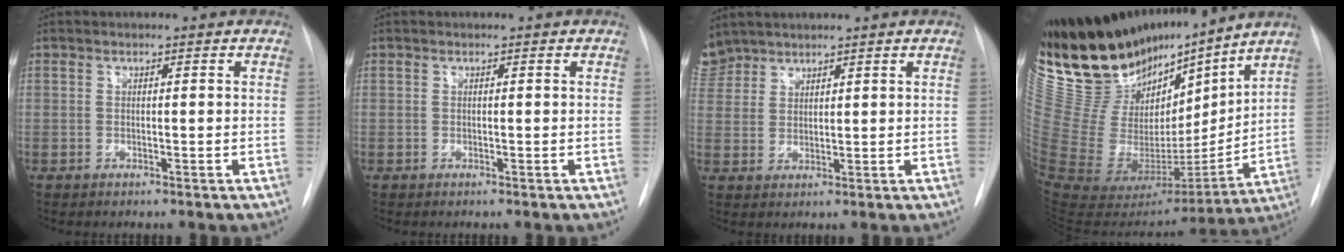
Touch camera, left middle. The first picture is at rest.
{"total": 0.0}
{"total": 5.1, "force": [4.6, 2.2, -0.4], "torque": [0.010, 0.005, 0.100]}
{"total": 26.6, "force": [22.8, 6.9, 11.8], "torque": [-0.195, -0.025, 0.401]}